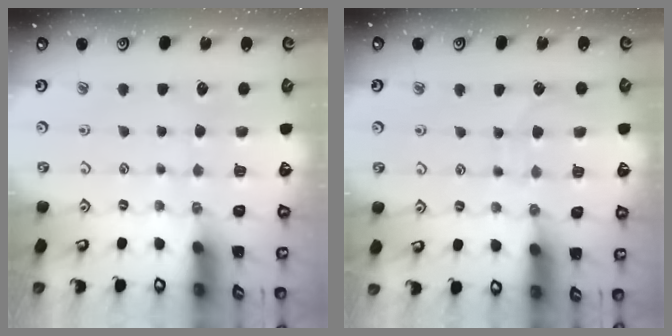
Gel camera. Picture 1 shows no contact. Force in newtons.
{"total": 6.7, "press": 6.7, "slide": 0.6}